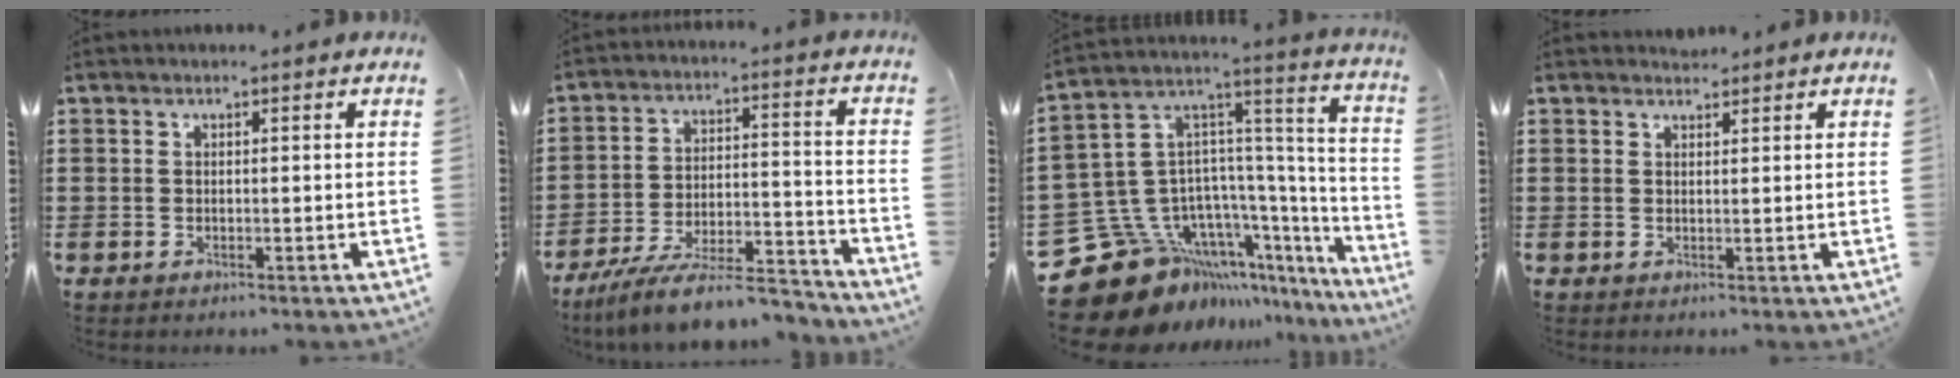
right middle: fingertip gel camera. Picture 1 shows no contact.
{"total": 10.1, "force": [-8.9, 1.1, 4.7], "torque": [-0.081, 0.016, -0.171]}
{"total": 14.7, "force": [-10.1, 9.4, 5.0], "torque": [-0.150, -0.005, -0.169]}
{"total": 1.3, "force": [1.3, 0.3, -0.1], "torque": [-0.001, 0.001, 0.026]}